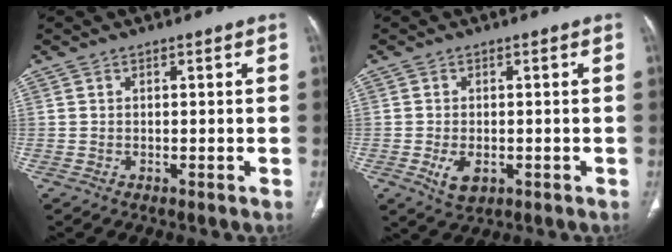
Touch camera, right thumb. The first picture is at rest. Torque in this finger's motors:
{"motor_torque": [-0.91, 0.31, -0.06, 0.43, 0.10]}